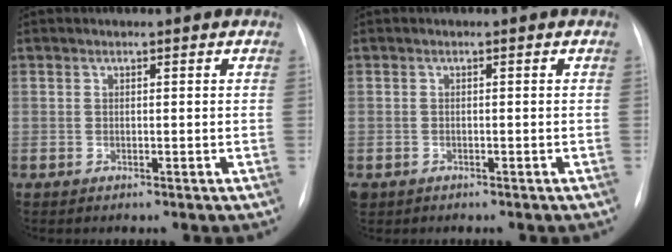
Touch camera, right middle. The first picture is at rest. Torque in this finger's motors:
{"motor_torque": [-0.35, 0.00, 0.07, 0.00]}